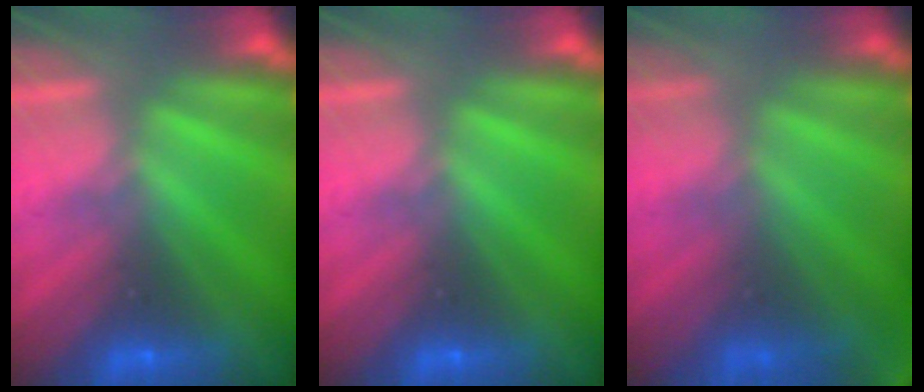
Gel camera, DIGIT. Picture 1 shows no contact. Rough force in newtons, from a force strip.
{"total": 0.0}
{"total": 10.1}